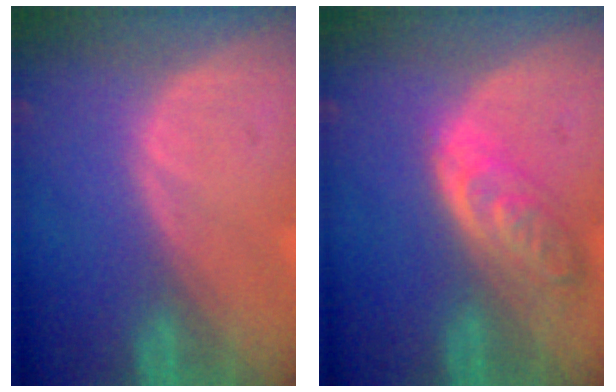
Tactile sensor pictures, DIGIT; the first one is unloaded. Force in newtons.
{"total": 6.0, "press": 5.4, "slide": 2.7}